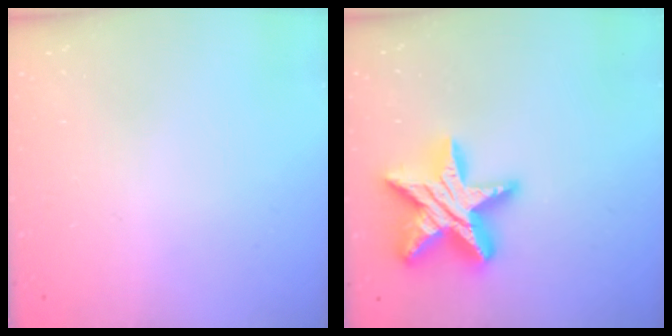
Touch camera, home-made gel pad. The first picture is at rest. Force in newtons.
{"total": 21.0, "press": 21.0, "slide": 1.4}